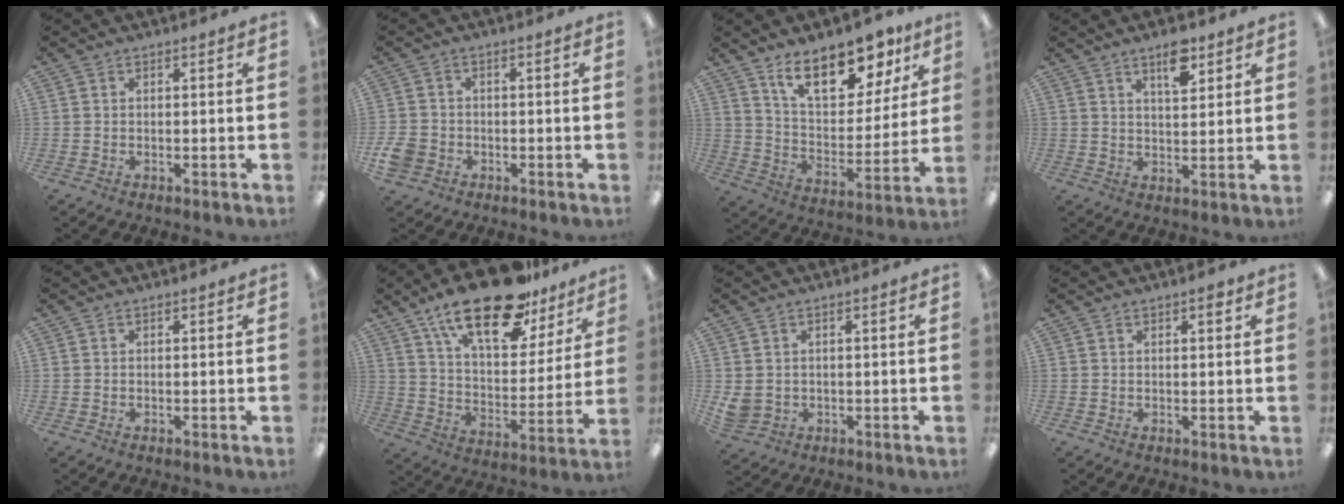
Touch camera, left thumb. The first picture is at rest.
{"total": 4.3, "force": [-1.9, 3.5, 1.6], "torque": [-0.037, 0.008, -0.036]}
{"total": 18.9, "force": [13.1, 8.6, 10.6], "torque": [-0.161, -0.072, 0.224]}
{"total": 7.5, "force": [4.9, 3.1, 4.7], "torque": [-0.065, -0.023, 0.081]}
{"total": 0.0}
{"total": 22.7, "force": [15.8, 8.9, 13.6], "torque": [-0.221, -0.094, 0.270]}
{"total": 3.1, "force": [0.5, 2.9, 1.1], "torque": [-0.023, 0.002, 0.012]}
{"total": 1.6, "force": [1.0, 0.6, 1.1], "torque": [-0.006, -0.005, 0.013]}